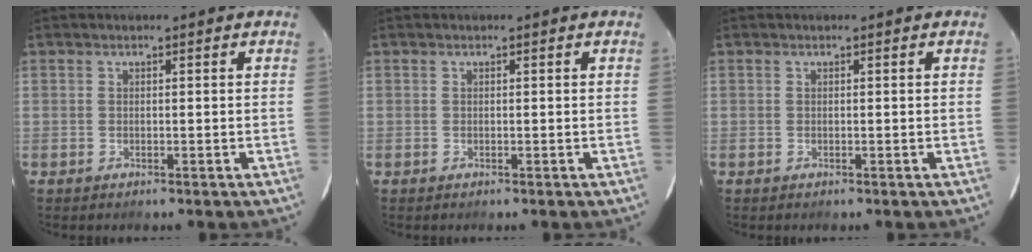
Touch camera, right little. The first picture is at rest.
{"total": 0.0}
{"total": 0.0}